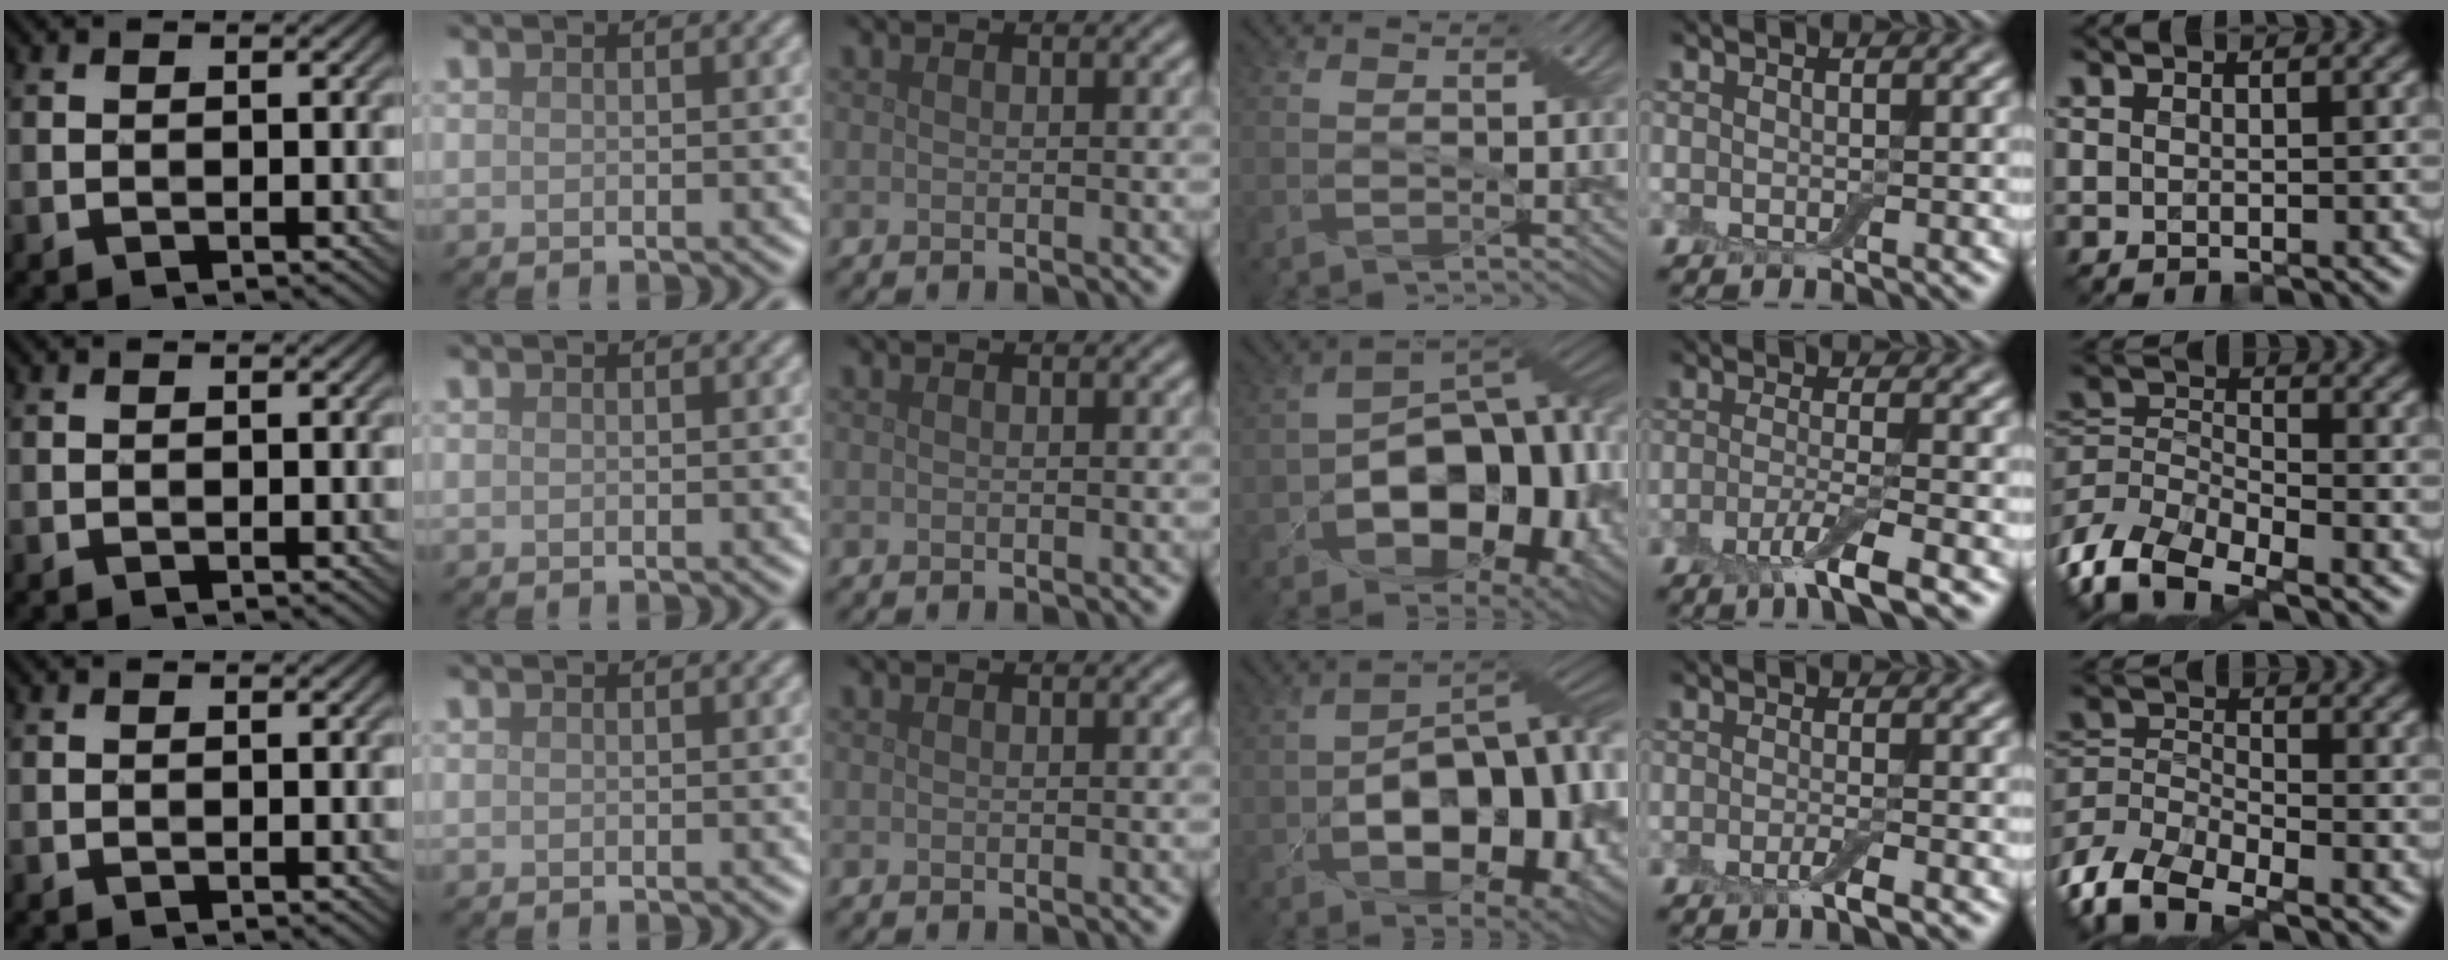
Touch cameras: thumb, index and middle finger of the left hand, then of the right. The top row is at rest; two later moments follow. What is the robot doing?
{"motion": "pour", "object": "bowl"}